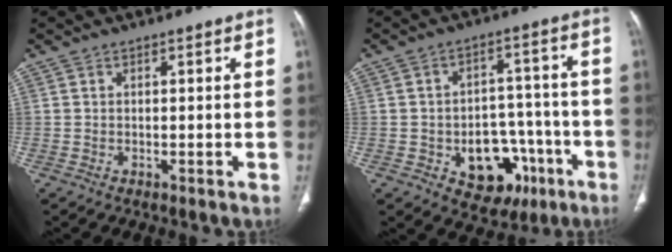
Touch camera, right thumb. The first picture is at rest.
{"total": 13.4, "force": [-5.5, 9.3, 7.9], "torque": [-0.064, 0.046, -0.063]}